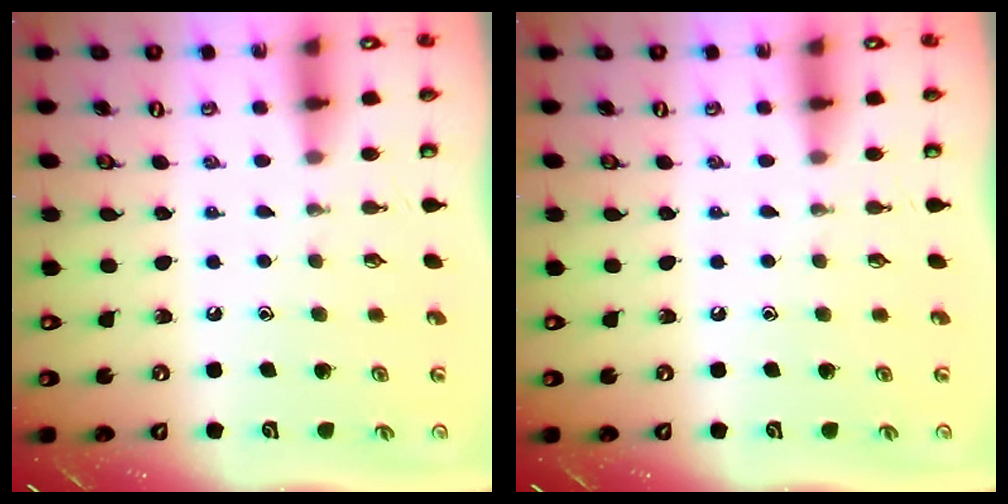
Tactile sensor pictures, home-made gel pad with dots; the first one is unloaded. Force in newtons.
{"total": 0.0}